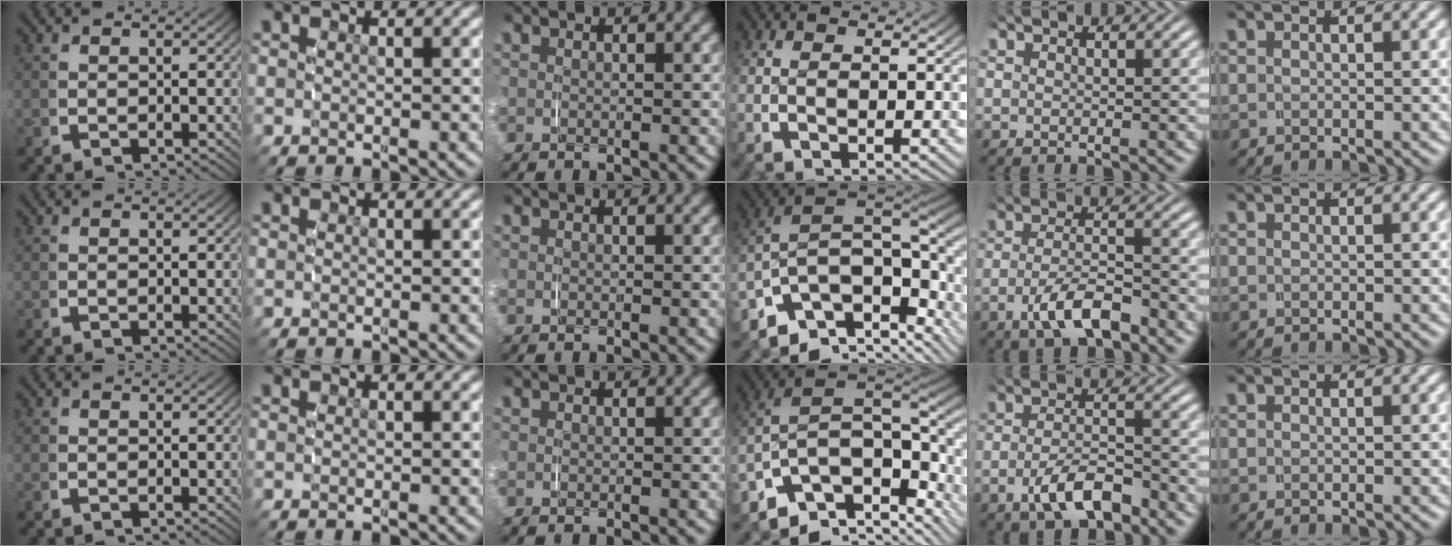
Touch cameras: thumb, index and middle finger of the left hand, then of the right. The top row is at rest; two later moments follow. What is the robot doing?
{"motion": "grasp_and_lifting", "object": "shoes"}